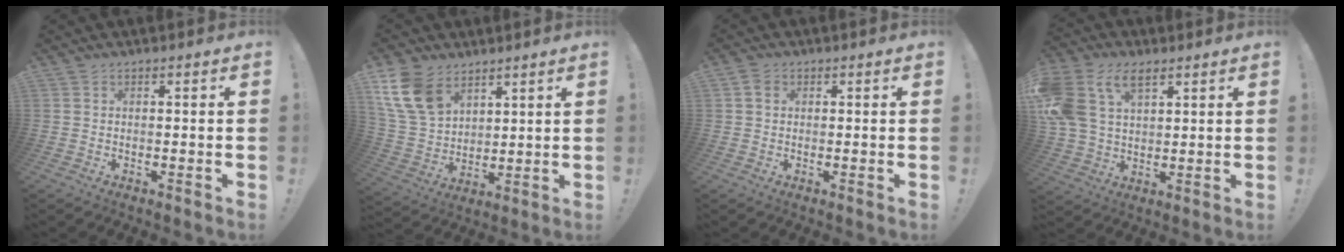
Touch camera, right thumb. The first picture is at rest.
{"total": 14.6, "force": [8.4, 9.5, 7.2], "torque": [-0.146, -0.037, 0.169]}
{"total": 2.3, "force": [0.8, 1.9, 1.0], "torque": [-0.014, 0.002, 0.013]}
{"total": 14.9, "force": [7.0, 9.6, 8.9], "torque": [-0.198, -0.023, 0.135]}